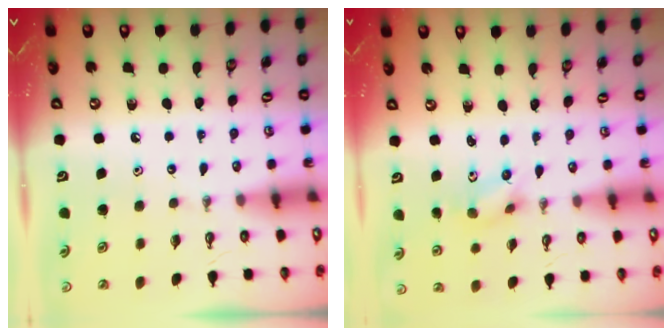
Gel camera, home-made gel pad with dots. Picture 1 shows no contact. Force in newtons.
{"total": 2.8, "press": 2.6, "slide": 1.1}